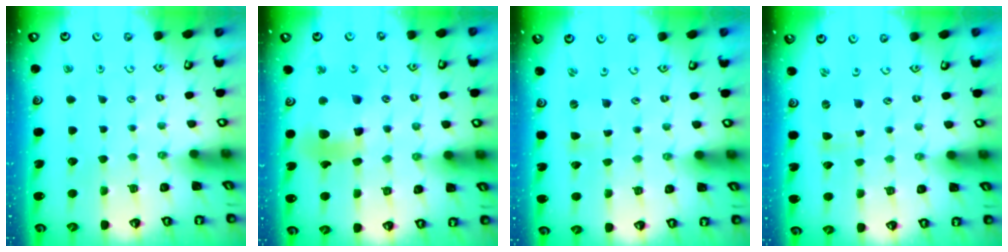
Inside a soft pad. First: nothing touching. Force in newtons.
{"total": 12.0, "press": 11.9, "slide": 1.5}
{"total": 0.5, "press": 0.4, "slide": 0.3}
{"total": 0.0}